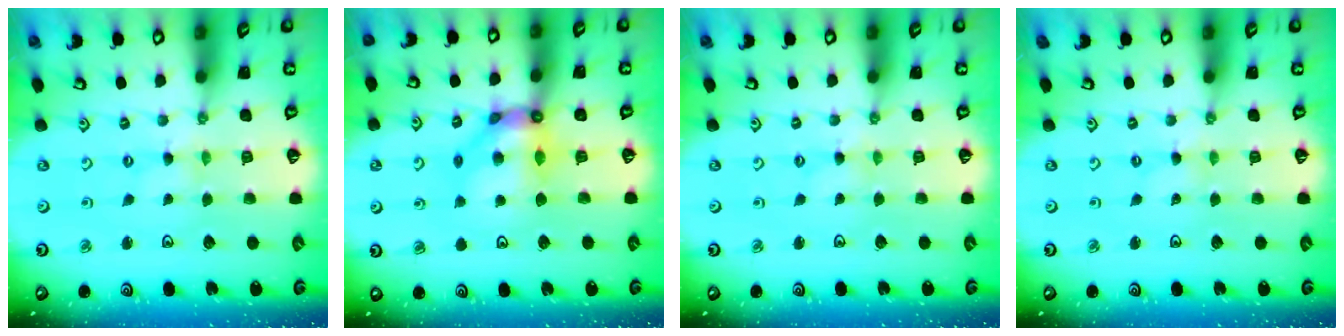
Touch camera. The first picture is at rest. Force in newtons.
{"total": 10.7, "press": 10.6, "slide": 1.5}
{"total": 0.9, "press": 0.9, "slide": 0.2}
{"total": 0.0}